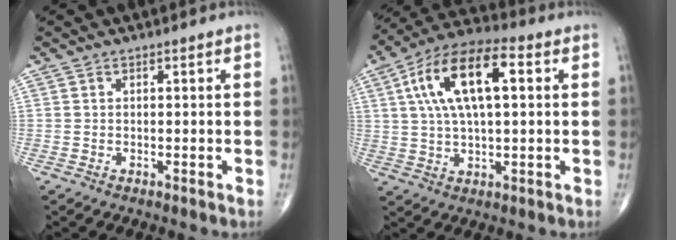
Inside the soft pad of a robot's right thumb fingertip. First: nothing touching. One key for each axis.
{"total": 16.0, "fx": 3.9, "fy": 6.8, "fz": 14.0, "tx": -0.254, "ty": 0.024, "tz": 0.062}